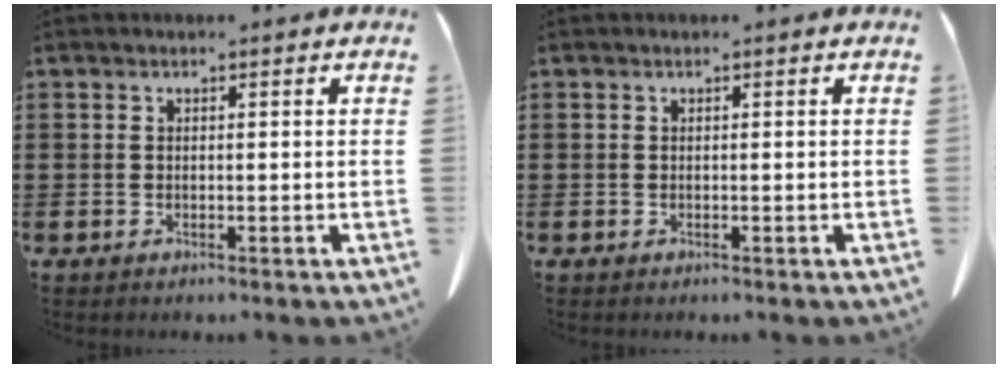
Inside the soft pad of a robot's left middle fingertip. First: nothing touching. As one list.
[{"total": 0.0}]